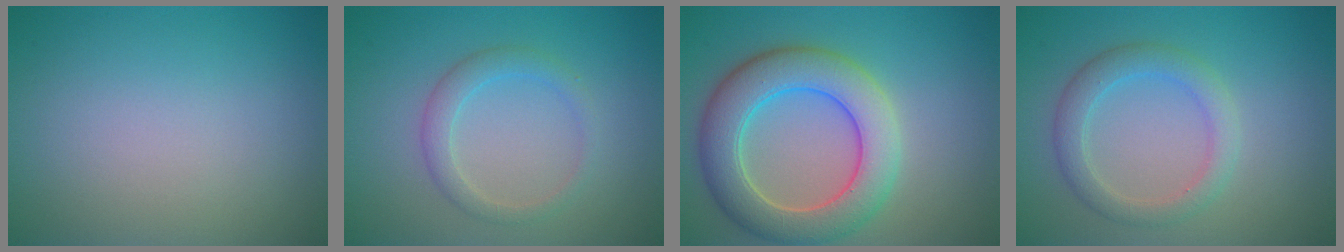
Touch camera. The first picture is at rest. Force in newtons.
{"total": 2.2, "press": 2.2, "slide": 0.1}
{"total": 7.4, "press": 7.4, "slide": 0.5}
{"total": 3.0, "press": 2.9, "slide": 0.3}